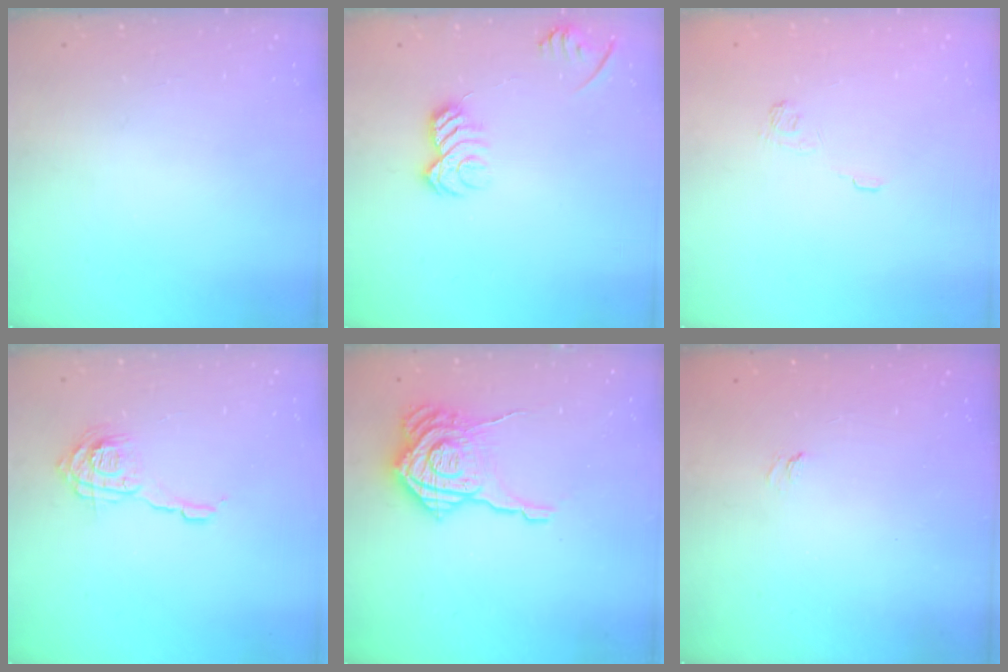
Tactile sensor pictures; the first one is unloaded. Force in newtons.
{"total": 9.8, "press": 9.7, "slide": 1.2}
{"total": 2.3, "press": 1.9, "slide": 1.4}
{"total": 10.0, "press": 10.0, "slide": 0.8}
{"total": 15.5, "press": 15.5, "slide": 0.9}
{"total": 1.2, "press": 0.5, "slide": 1.1}